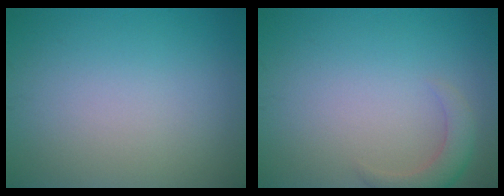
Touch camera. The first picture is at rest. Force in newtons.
{"total": 2.5, "press": 2.5, "slide": 0.3}